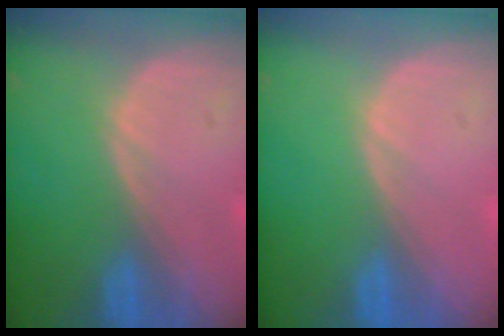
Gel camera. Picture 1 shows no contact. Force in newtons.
{"total": 0.0}